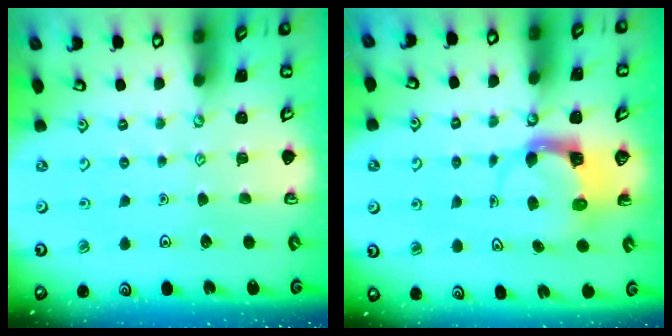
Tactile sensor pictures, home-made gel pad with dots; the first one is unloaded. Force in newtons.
{"total": 3.6, "press": 3.5, "slide": 0.4}